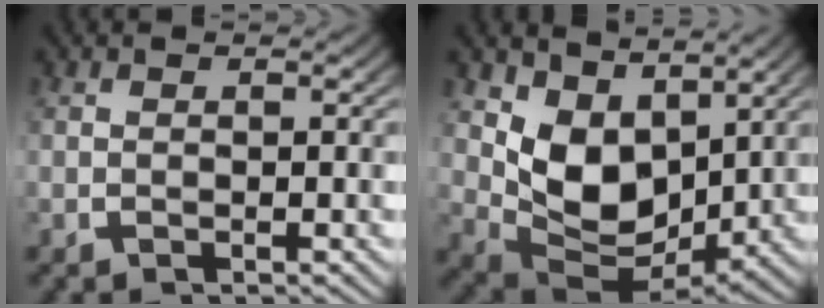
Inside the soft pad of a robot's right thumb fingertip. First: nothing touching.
{"total": 9.5, "force": [0.0, 6.4, 7.0], "torque": [-0.152, -0.054, 0.023]}